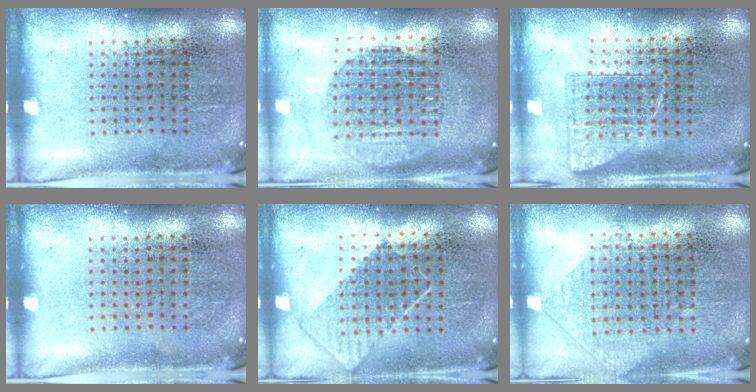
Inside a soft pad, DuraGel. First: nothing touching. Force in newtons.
{"total": 1.7, "press": 1.5, "slide": 0.9}
{"total": 0.9, "press": 0.8, "slide": 0.3}
{"total": 0.0}
{"total": 0.8, "press": 0.7, "slide": 0.5}
{"total": 0.9, "press": 0.9, "slide": 0.3}